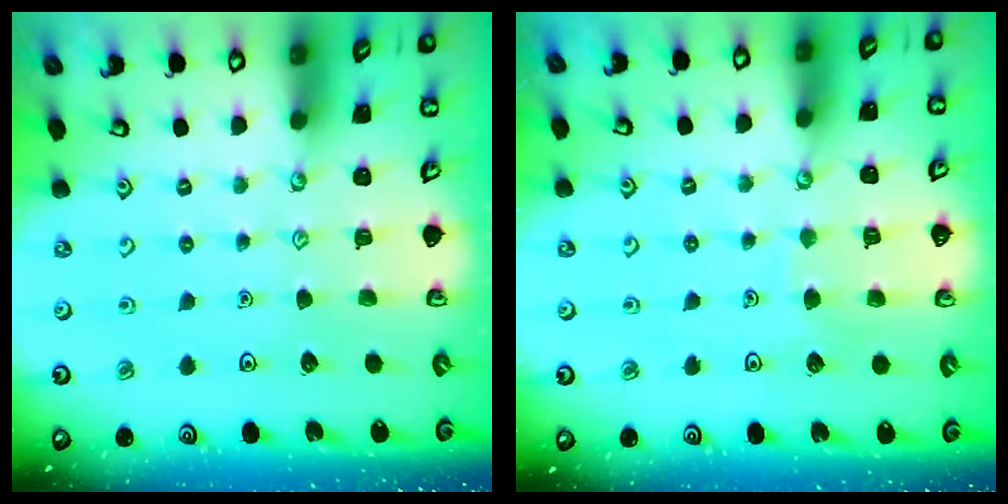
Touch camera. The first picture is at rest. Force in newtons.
{"total": 3.7, "press": 3.7, "slide": 0.3}